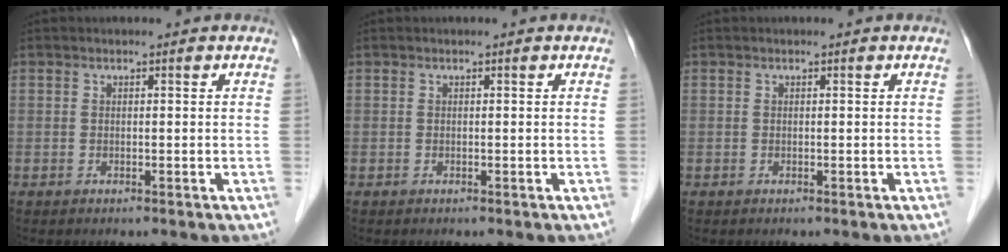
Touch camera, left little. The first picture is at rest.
{"total": 0.0}
{"total": 0.0}